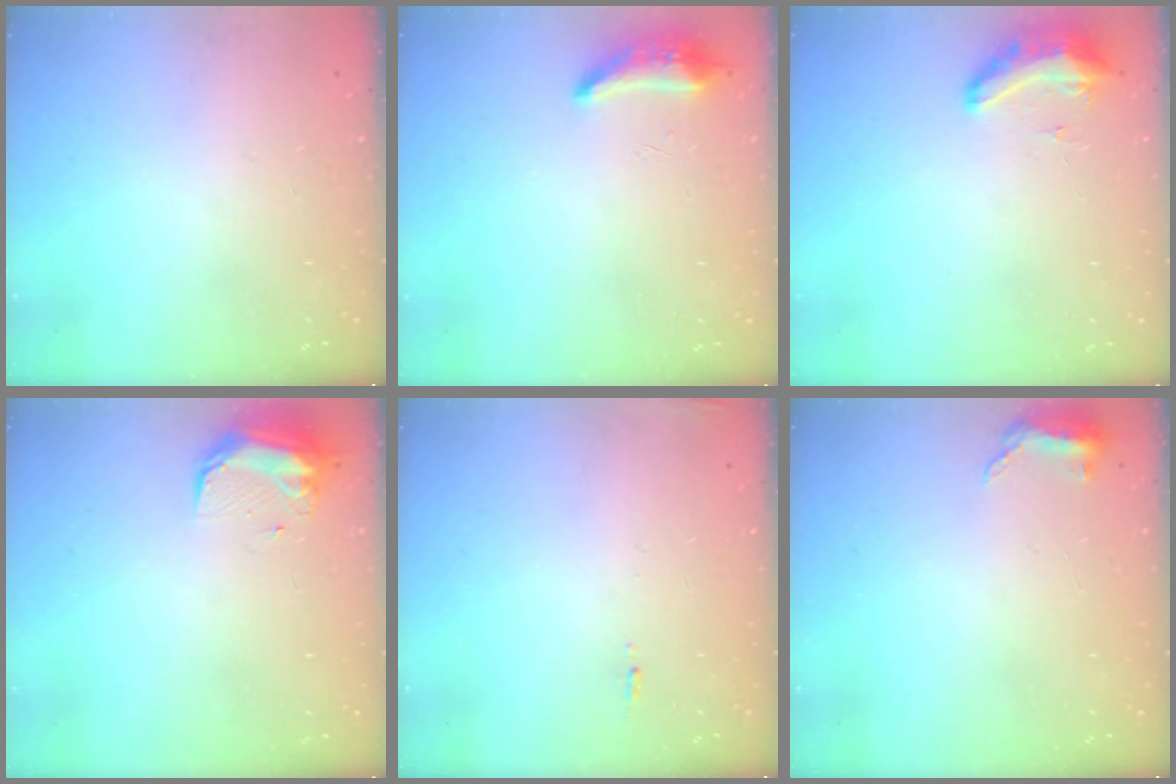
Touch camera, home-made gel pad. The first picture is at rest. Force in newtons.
{"total": 8.7, "press": 8.5, "slide": 2.0}
{"total": 8.5, "press": 8.3, "slide": 1.6}
{"total": 9.7, "press": 9.7, "slide": 0.7}
{"total": 5.6, "press": 5.3, "slide": 1.8}
{"total": 5.7, "press": 5.6, "slide": 1.4}